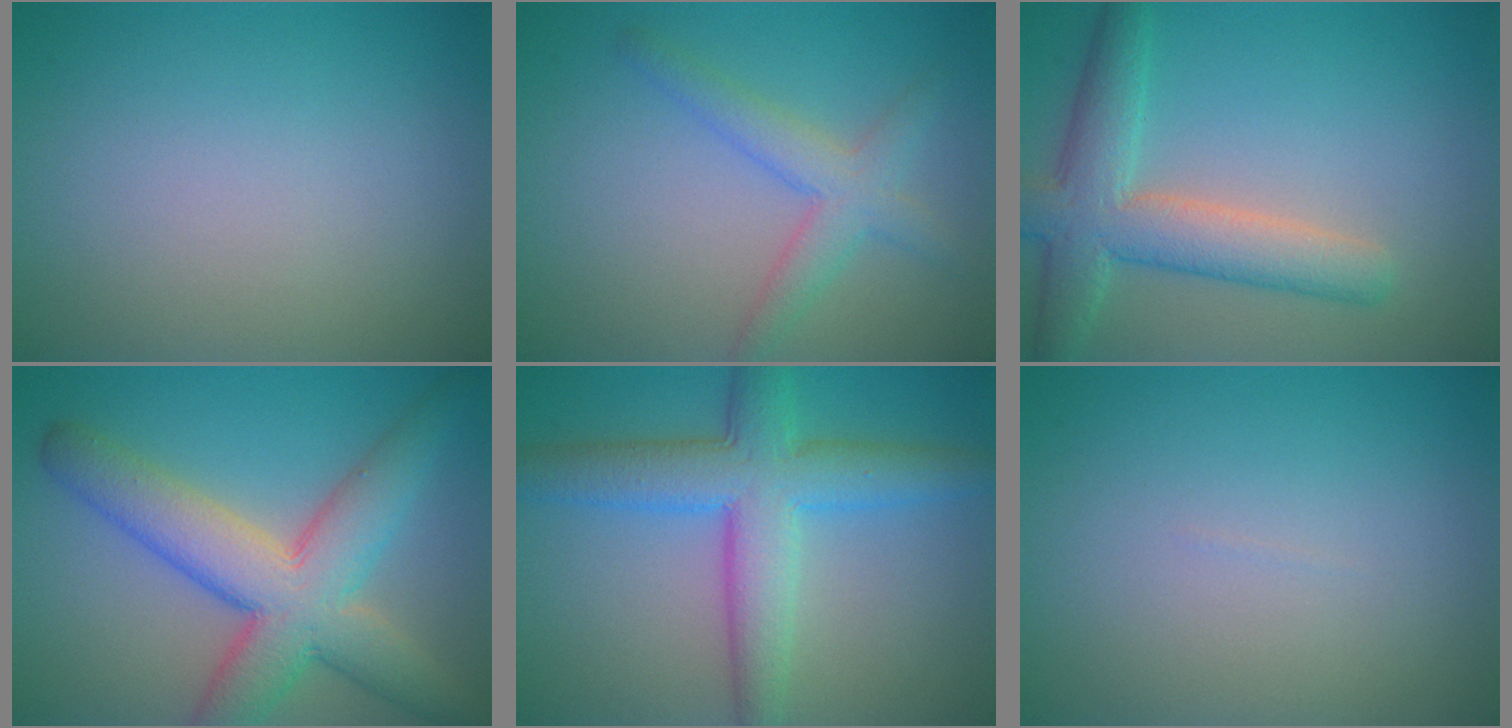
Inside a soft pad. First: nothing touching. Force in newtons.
{"total": 3.2, "press": 3.2, "slide": 0.1}
{"total": 6.2, "press": 6.2, "slide": 0.3}
{"total": 8.9, "press": 8.9, "slide": 0.5}
{"total": 6.9, "press": 6.9, "slide": 0.3}
{"total": 0.0}